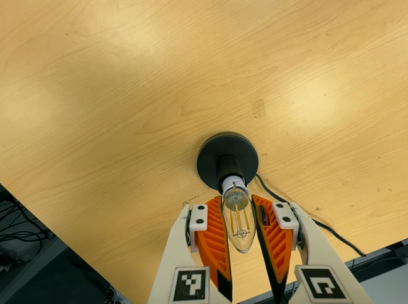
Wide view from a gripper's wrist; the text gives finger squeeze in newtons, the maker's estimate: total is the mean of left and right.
{"total": 13.6, "left": 14.4, "right": 12.7}